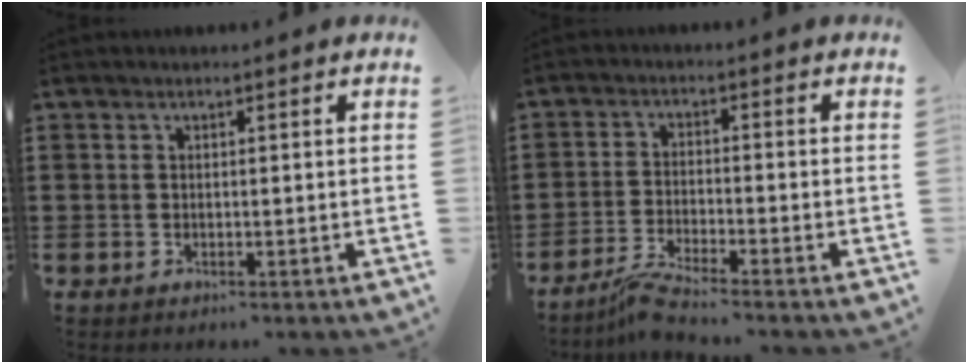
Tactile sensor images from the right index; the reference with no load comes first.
{"total": 3.7, "force": [-3.3, -0.3, 1.6], "torque": [-0.043, -0.007, -0.067]}